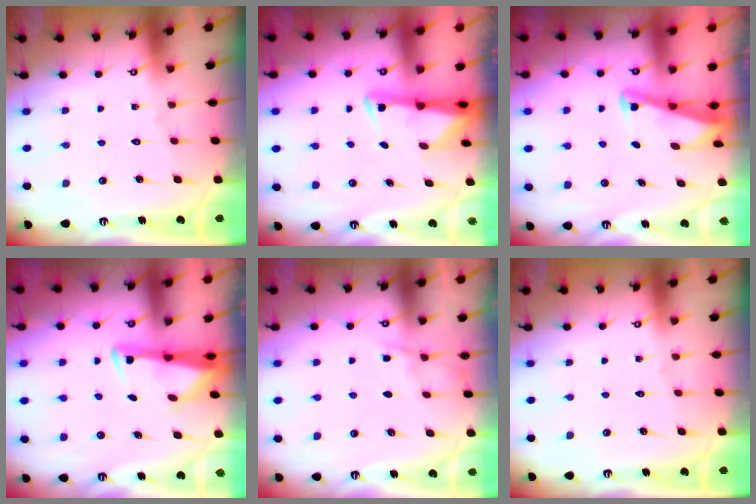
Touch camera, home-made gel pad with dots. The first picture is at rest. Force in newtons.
{"total": 3.0, "press": 2.9, "slide": 0.5}
{"total": 2.7, "press": 2.7, "slide": 0.3}
{"total": 2.9, "press": 2.8, "slide": 0.9}
{"total": 3.9, "press": 3.8, "slide": 0.5}
{"total": 0.0}